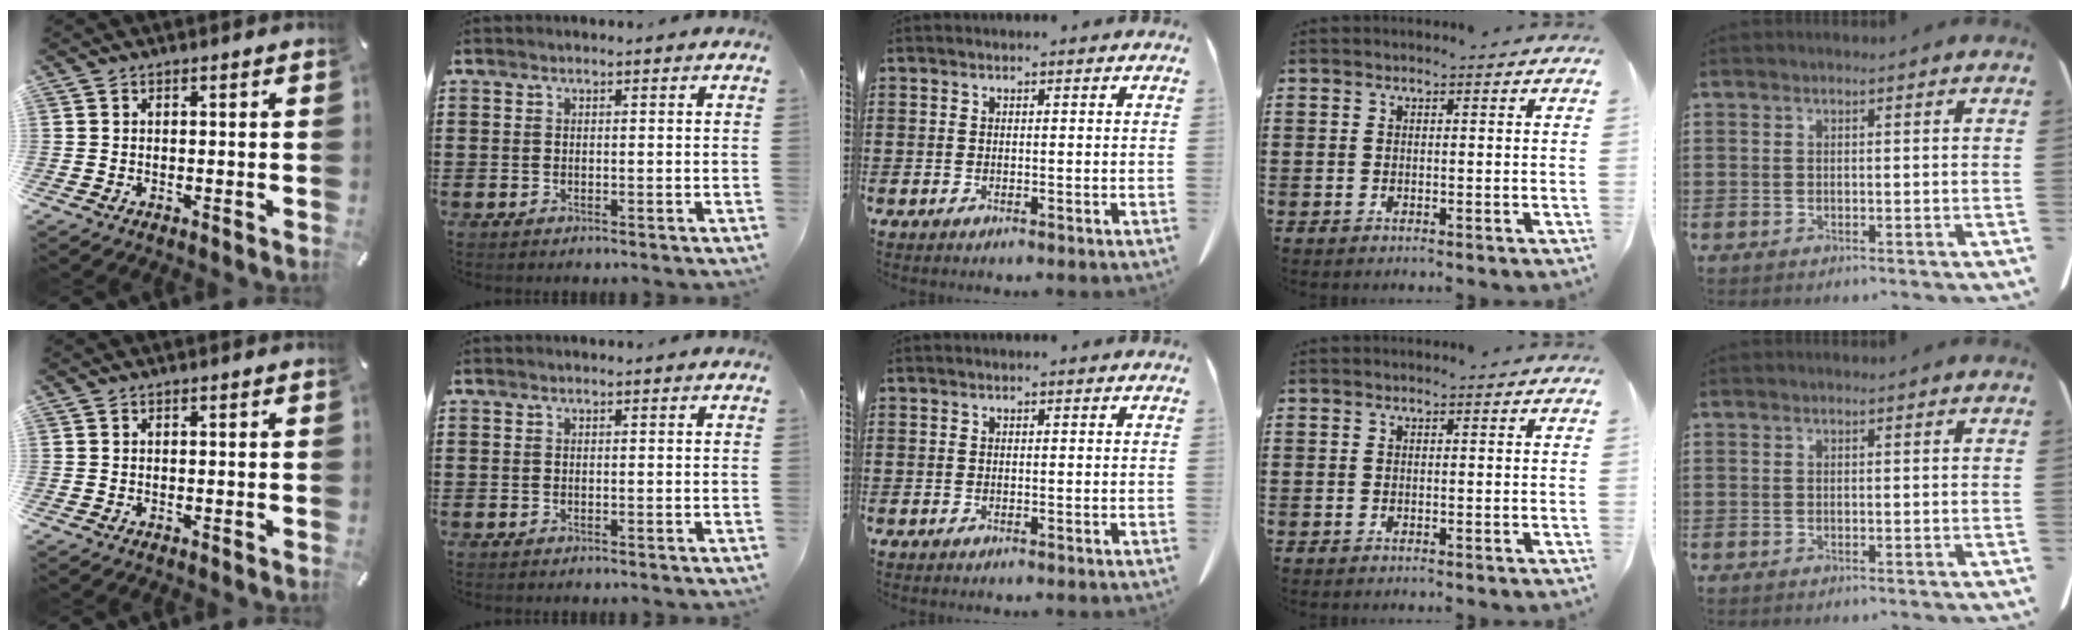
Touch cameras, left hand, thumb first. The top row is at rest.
{}